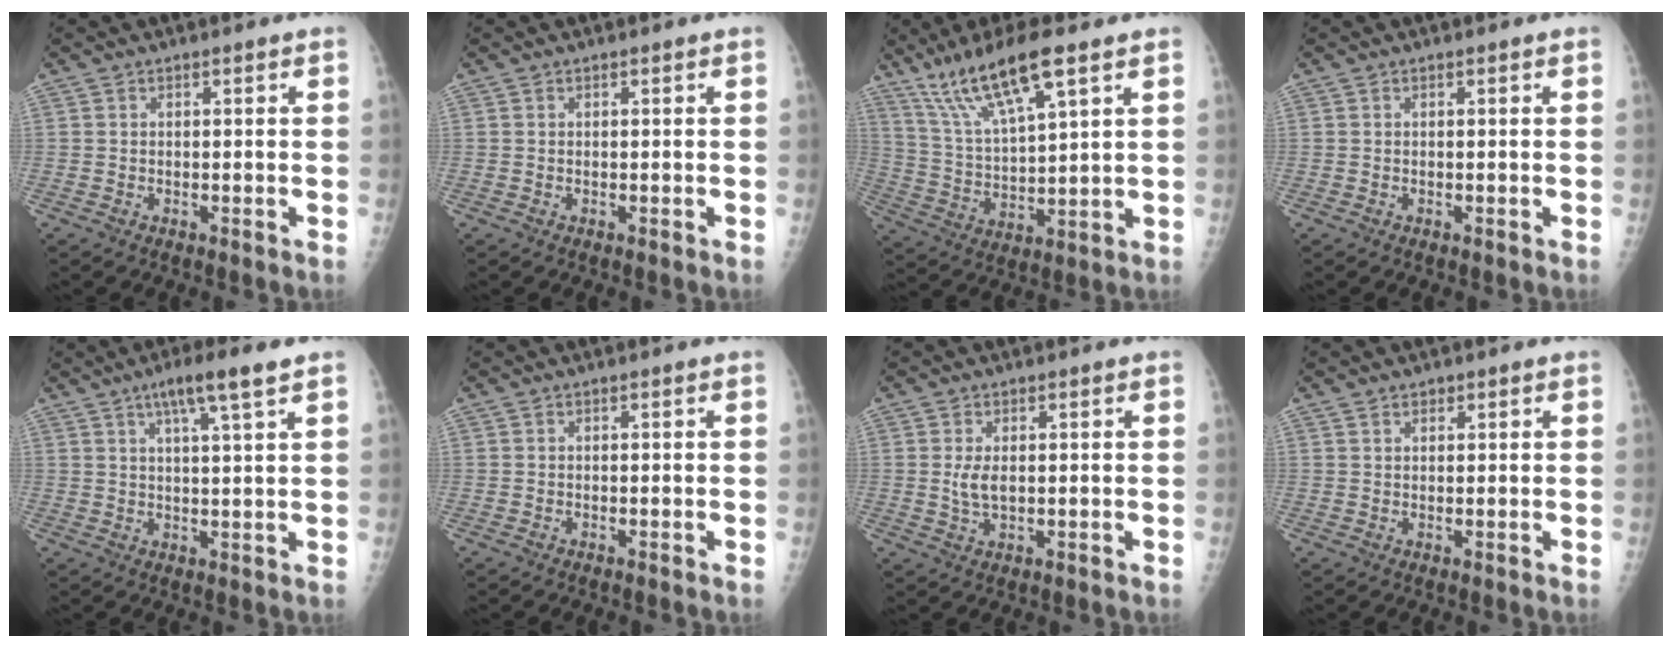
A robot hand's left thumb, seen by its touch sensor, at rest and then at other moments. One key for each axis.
{"total": 0.0}
{"total": 13.8, "fx": 8.9, "fy": 2.6, "fz": 10.2, "tx": -0.196, "ty": -0.030, "tz": 0.180}
{"total": 0.0}
{"total": 7.2, "fx": 4.3, "fy": 0.1, "fz": 5.7, "tx": -0.103, "ty": -0.010, "tz": 0.074}
{"total": 0.0}
{"total": 3.2, "fx": 0.4, "fy": 1.7, "fz": 2.6, "tx": -0.054, "ty": -0.008, "tz": 0.010}
{"total": 1.2, "fx": 0.9, "fy": 0.7, "fz": 0.2, "tx": 0.007, "ty": -0.005, "tz": 0.012}